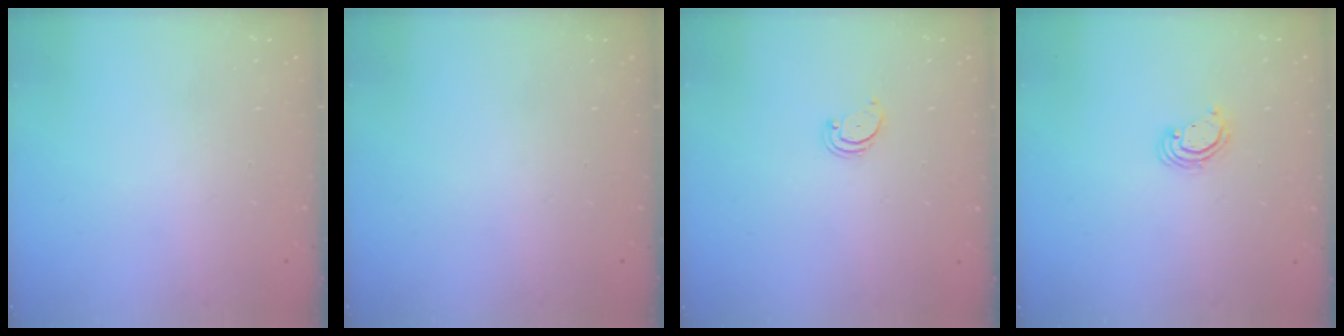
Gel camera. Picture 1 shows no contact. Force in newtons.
{"total": 0.0}
{"total": 2.4, "press": 2.3, "slide": 0.5}
{"total": 2.8, "press": 2.8, "slide": 0.2}